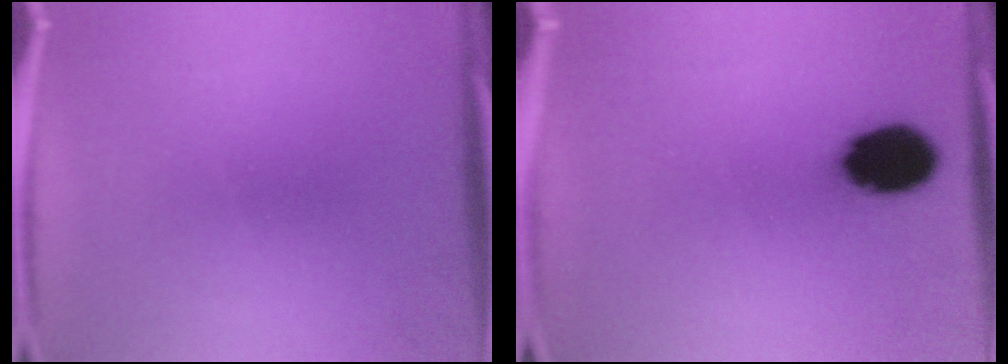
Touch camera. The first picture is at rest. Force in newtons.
{"total": 11.7}